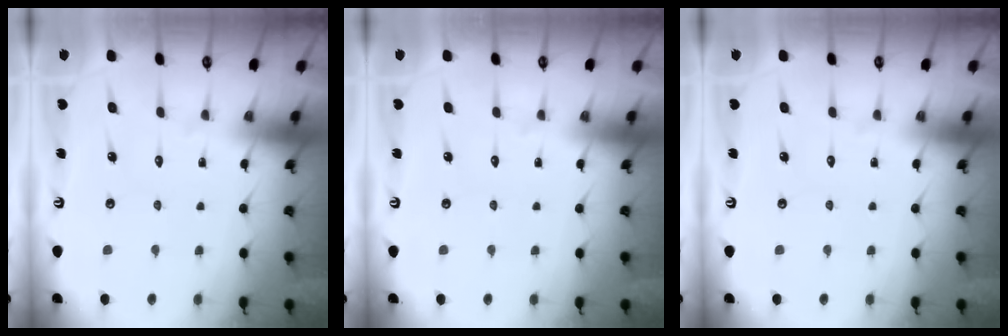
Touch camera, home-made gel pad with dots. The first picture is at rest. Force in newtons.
{"total": 0.0}
{"total": 0.0}